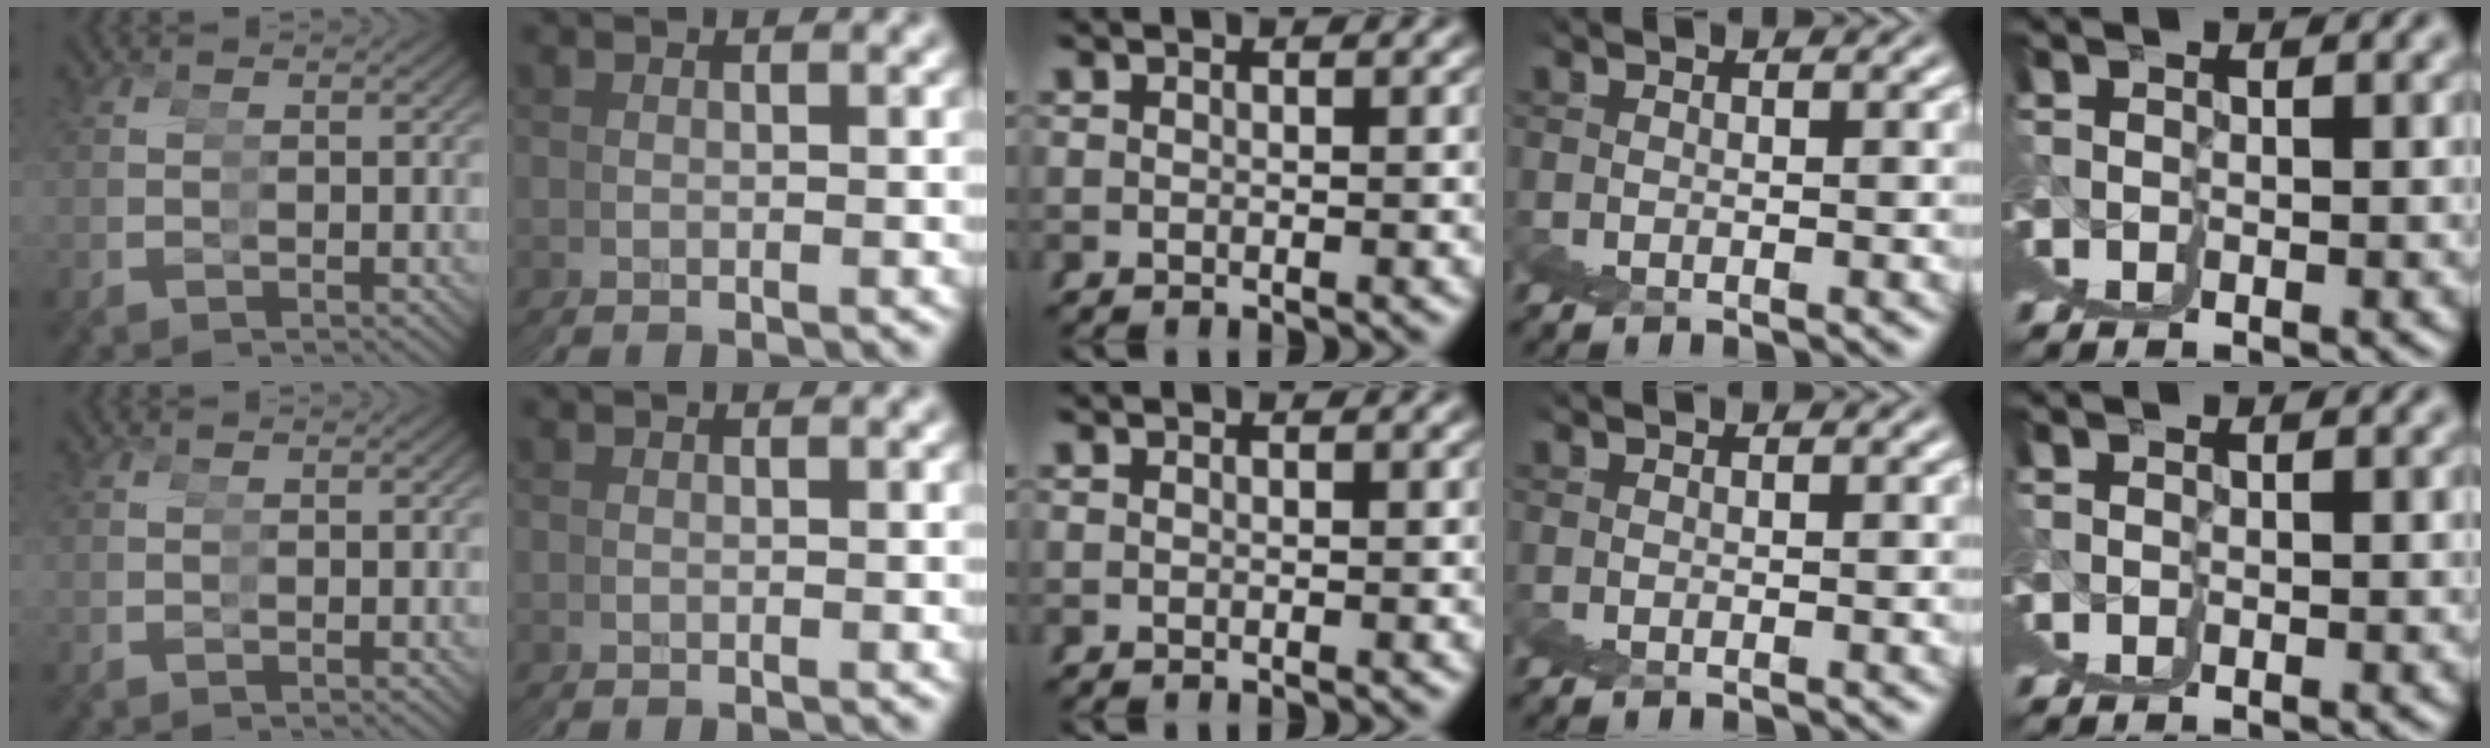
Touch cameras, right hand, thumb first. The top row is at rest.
{}